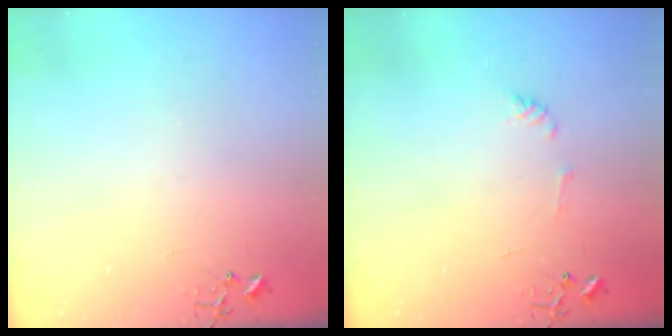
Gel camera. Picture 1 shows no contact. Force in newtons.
{"total": 5.5, "press": 5.4, "slide": 0.7}